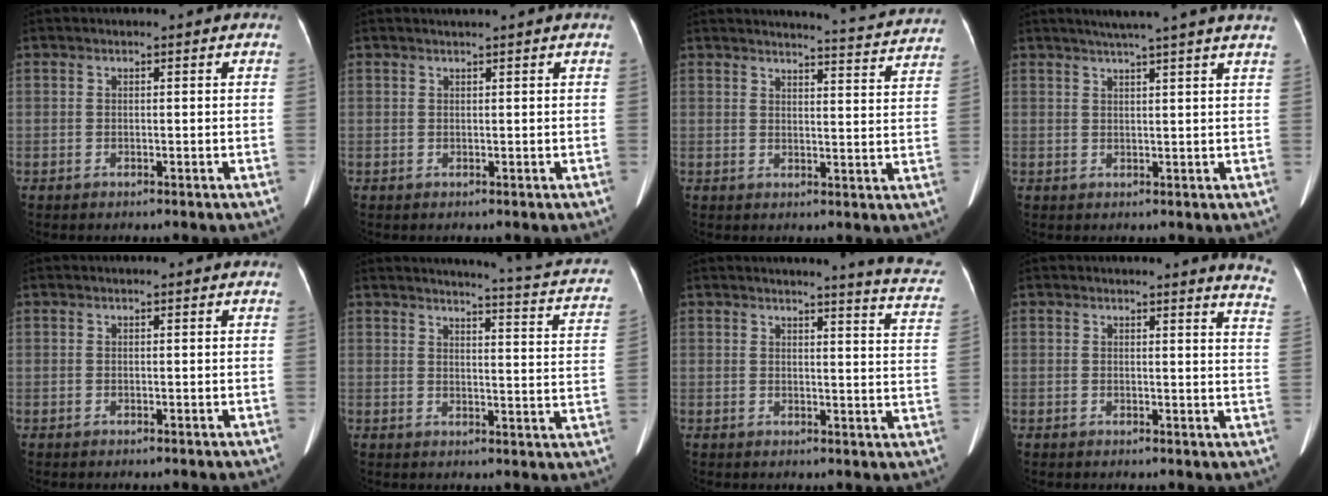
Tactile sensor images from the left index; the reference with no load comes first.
{"total": 1.1, "force": [1.0, -0.3, 0.4], "torque": [-0.009, 0.004, 0.024]}
{"total": 12.3, "force": [12.1, -0.5, 1.9], "torque": [-0.027, -0.056, 0.125]}
{"total": 10.8, "force": [9.0, -1.0, 5.9], "torque": [-0.084, 0.022, 0.100]}
{"total": 0.0}
{"total": 14.8, "force": [13.3, 0.6, 6.5], "torque": [-0.075, -0.066, 0.121]}
{"total": 10.6, "force": [9.8, -0.2, 3.9], "torque": [-0.033, -0.064, 0.078]}
{"total": 7.3, "force": [7.0, -0.4, 2.1], "torque": [-0.011, -0.063, 0.043]}